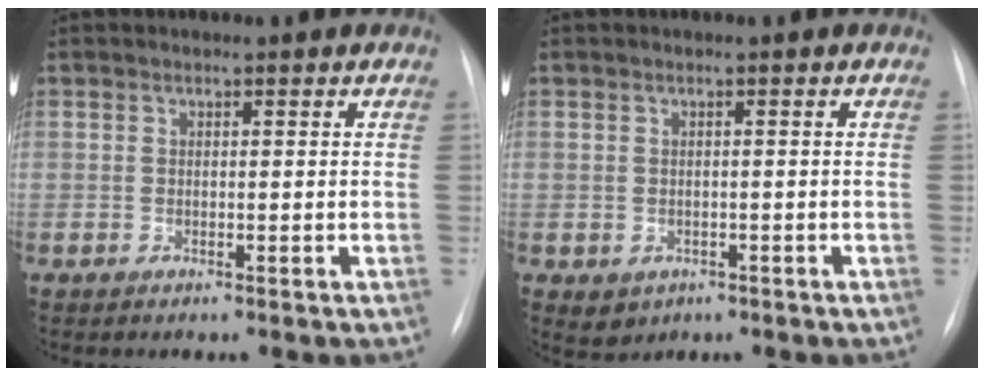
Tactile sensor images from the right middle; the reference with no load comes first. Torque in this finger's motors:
{"motor_torque": [0.31, -0.26, 0.02, 0.00]}